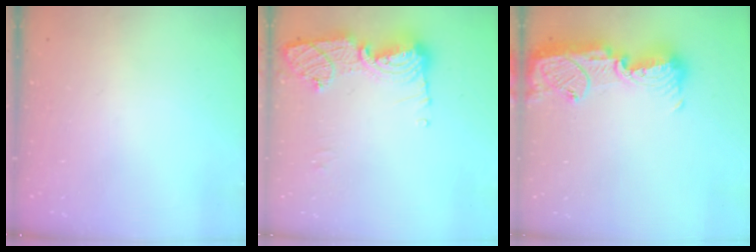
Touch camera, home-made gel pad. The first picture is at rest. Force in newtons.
{"total": 13.4, "press": 13.4, "slide": 1.3}
{"total": 14.9, "press": 14.9, "slide": 1.0}